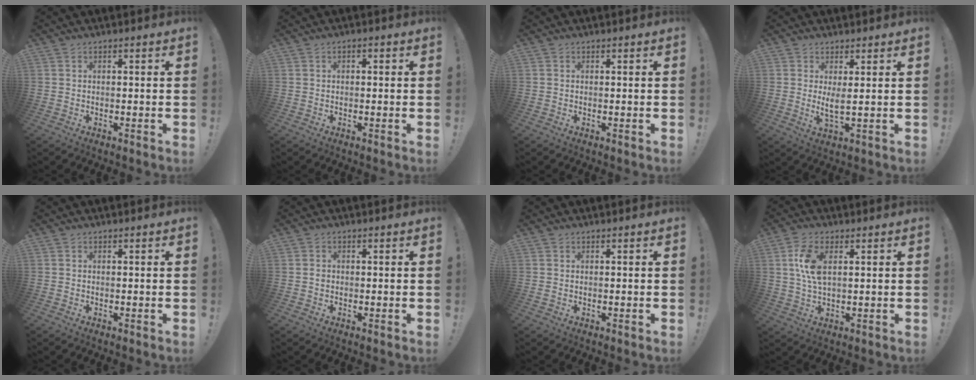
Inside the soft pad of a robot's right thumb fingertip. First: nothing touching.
{"total": 0.8, "force": [-0.6, 0.5, 0.2], "torque": [-0.006, 0.005, -0.010]}
{"total": 0.0}
{"total": 4.3, "force": [1.9, 0.6, 3.8], "torque": [-0.052, -0.020, 0.031]}
{"total": 0.0}
{"total": 1.0, "force": [-0.1, 0.9, 0.4], "torque": [0.000, 0.001, -0.003]}
{"total": 0.0}
{"total": 8.5, "force": [2.1, 4.3, 7.0], "torque": [-0.141, -0.003, 0.034]}